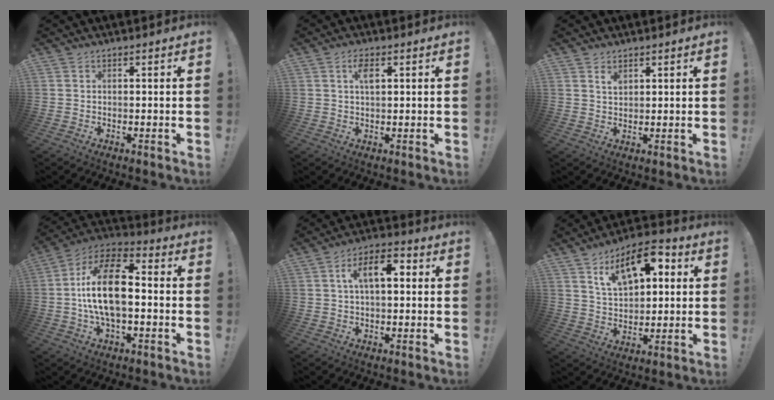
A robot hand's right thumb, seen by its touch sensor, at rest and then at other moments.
{"total": 3.7, "force": [1.3, 1.6, 3.1], "torque": [-0.054, 0.001, 0.019]}
{"total": 2.4, "force": [1.6, 1.3, 1.2], "torque": [-0.007, -0.011, 0.026]}
{"total": 17.8, "force": [-1.1, 8.7, 15.5], "torque": [-0.281, 0.016, -0.020]}
{"total": 9.6, "force": [1.7, 4.7, 8.2], "torque": [-0.130, 0.013, 0.026]}
{"total": 14.0, "force": [6.5, 7.5, 9.9], "torque": [-0.152, -0.020, 0.114]}